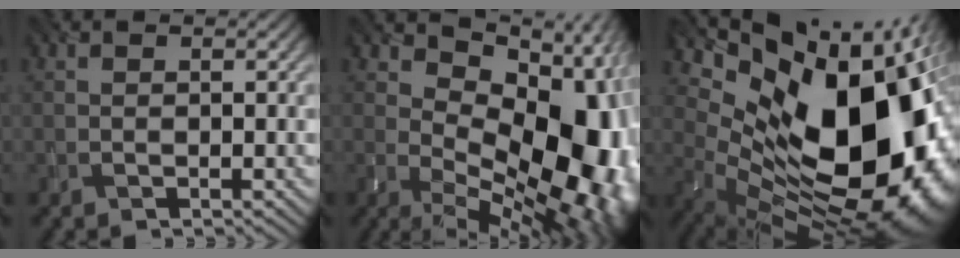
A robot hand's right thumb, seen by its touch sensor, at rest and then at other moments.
{"total": 17.1, "force": [1.5, 10.6, 13.3], "torque": [-0.145, -0.011, 0.044]}
{"total": 21.2, "force": [2.1, 13.1, 16.5], "torque": [-0.274, -0.046, 0.080]}